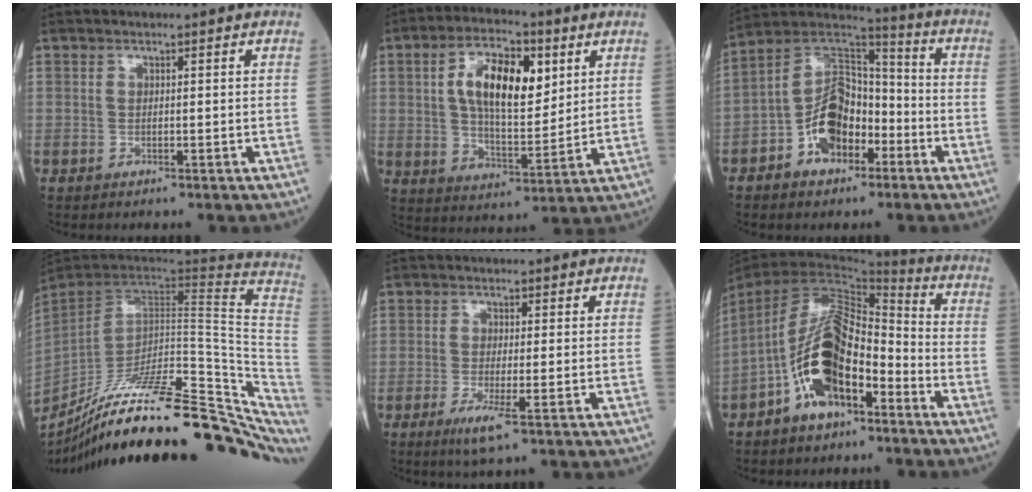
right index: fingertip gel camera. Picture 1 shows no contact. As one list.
[{"total": 12.9, "force": [4.0, 5.3, 11.0], "torque": [-0.200, 0.014, 0.070]}, {"total": 12.0, "force": [-4.9, 7.4, 8.1], "torque": [-0.169, 0.029, -0.086]}, {"total": 34.3, "force": [-23.9, 8.6, 23.1], "torque": [-0.290, -0.028, -0.346]}, {"total": 3.6, "force": [-1.7, 0.1, 3.2], "torque": [-0.061, -0.012, -0.032]}, {"total": 14.6, "force": [-6.2, 6.4, 11.5], "torque": [-0.236, 0.018, -0.107]}]